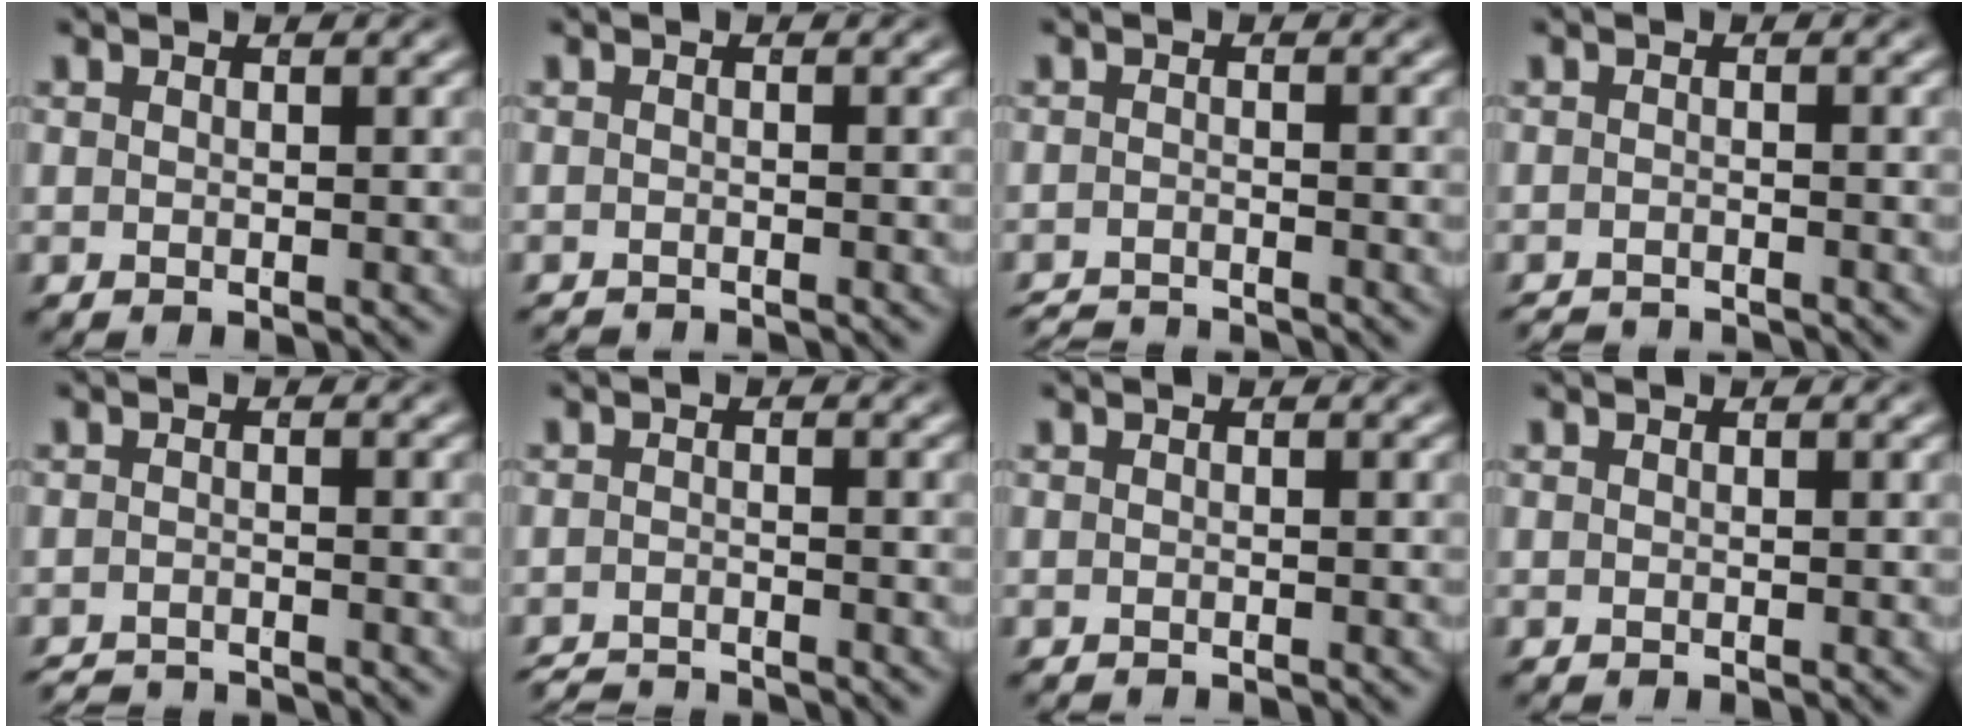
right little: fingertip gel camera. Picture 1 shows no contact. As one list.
[{"total": 1.8, "force": [-1.8, -0.4, -0.2], "torque": [0.000, -0.016, -0.023]}, {"total": 3.2, "force": [-3.2, -0.1, 0.0], "torque": [-0.001, -0.017, -0.048]}, {"total": 2.8, "force": [-2.8, -0.3, -0.1], "torque": [0.000, -0.017, -0.040]}, {"total": 3.6, "force": [-3.6, -0.1, 0.0], "torque": [0.001, -0.018, -0.055]}, {"total": 3.4, "force": [-3.4, 0.0, 0.0], "torque": [-0.002, -0.018, -0.054]}, {"total": 0.8, "force": [-0.7, -0.4, -0.1], "torque": [-0.004, -0.009, -0.007]}, {"total": 0.0}]